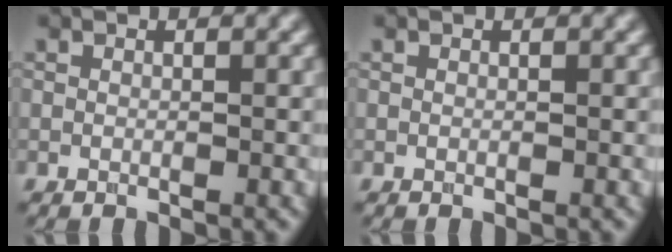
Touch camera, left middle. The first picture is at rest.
{"total": 0.0}